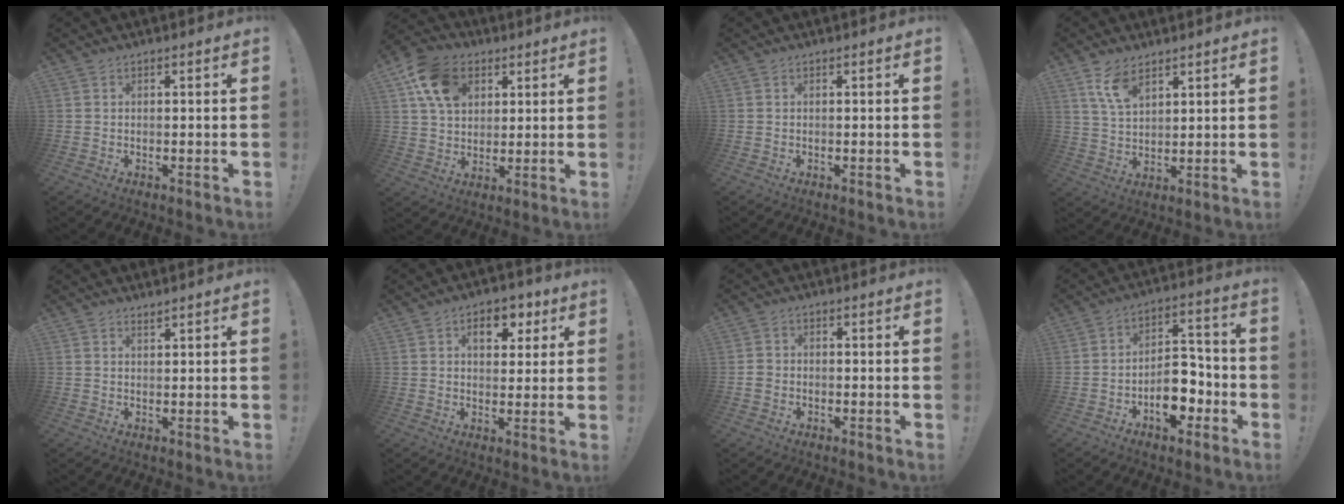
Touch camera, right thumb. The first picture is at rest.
{"total": 14.3, "force": [6.2, 10.5, 7.4], "torque": [-0.120, -0.014, 0.124]}
{"total": 0.0}
{"total": 8.1, "force": [5.2, 4.0, 4.8], "torque": [-0.087, -0.021, 0.099]}
{"total": 1.2, "force": [1.1, 0.1, 0.5], "torque": [-0.009, -0.003, 0.020]}
{"total": 7.7, "force": [2.9, 5.1, 4.9], "torque": [-0.051, -0.007, 0.045]}
{"total": 2.3, "force": [-0.8, 1.9, 1.0], "torque": [-0.014, 0.008, -0.014]}
{"total": 11.9, "force": [-5.1, 7.5, 7.7], "torque": [-0.097, 0.040, -0.084]}